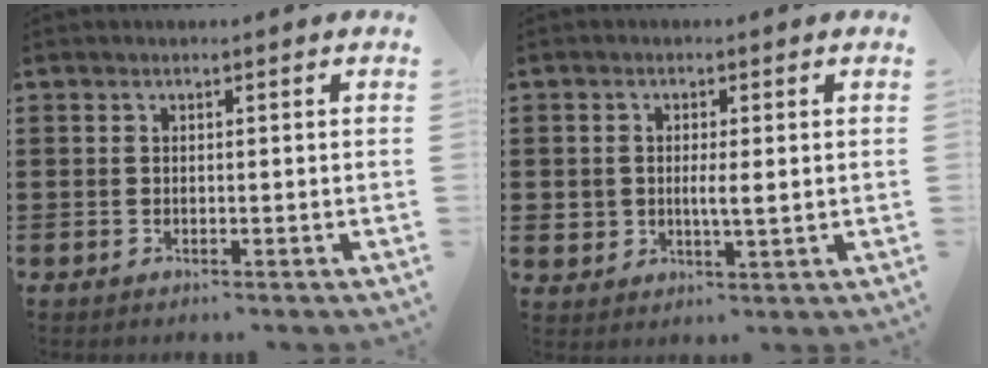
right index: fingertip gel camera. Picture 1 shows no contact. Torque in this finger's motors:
{"motor_torque": [0.34, -0.24, 0.25, 0.06]}